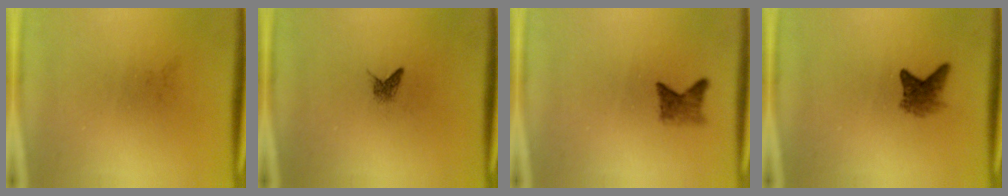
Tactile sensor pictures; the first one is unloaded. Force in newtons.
{"total": 1.0}
{"total": 2.0}
{"total": 2.7}